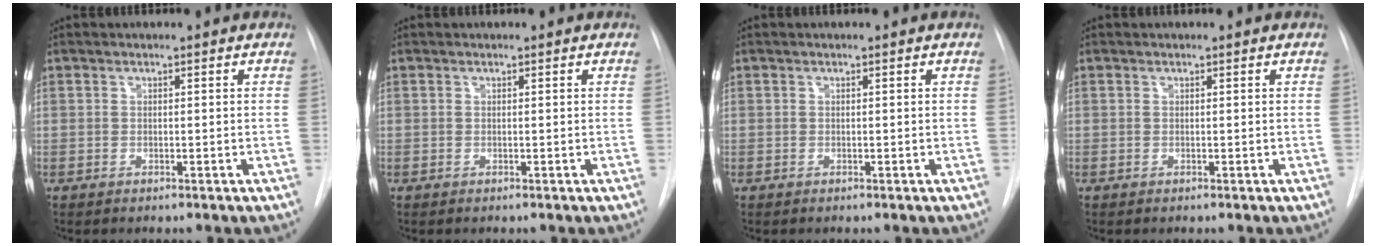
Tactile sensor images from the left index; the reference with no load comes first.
{"total": 0.0}
{"total": 0.0}
{"total": 0.0}